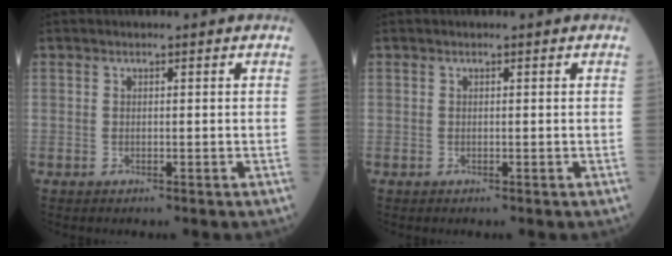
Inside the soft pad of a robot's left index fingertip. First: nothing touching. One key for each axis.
{"total": 0.0}